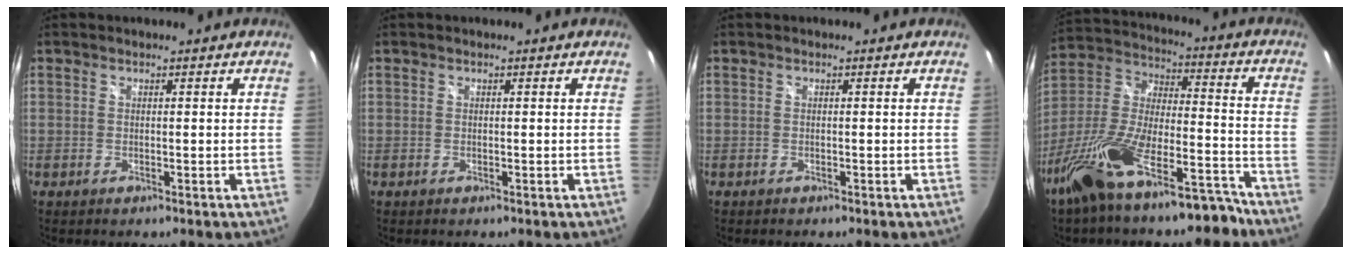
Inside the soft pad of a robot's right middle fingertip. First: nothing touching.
{"total": 0.0}
{"total": 0.0}
{"total": 21.3, "force": [-14.9, 7.2, 13.3], "torque": [-0.253, 0.003, -0.253]}